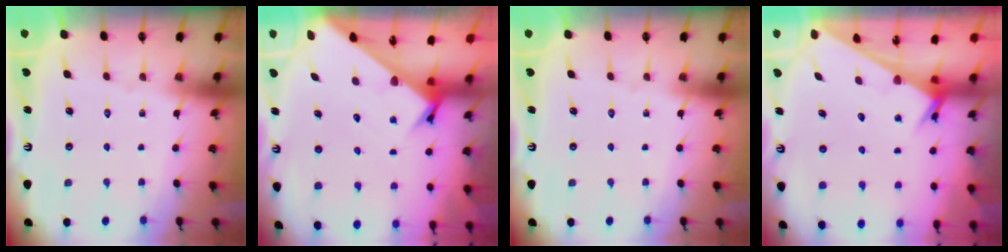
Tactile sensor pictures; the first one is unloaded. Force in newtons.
{"total": 2.8, "press": 2.8, "slide": 0.2}
{"total": 0.0}
{"total": 2.6, "press": 2.6, "slide": 0.1}